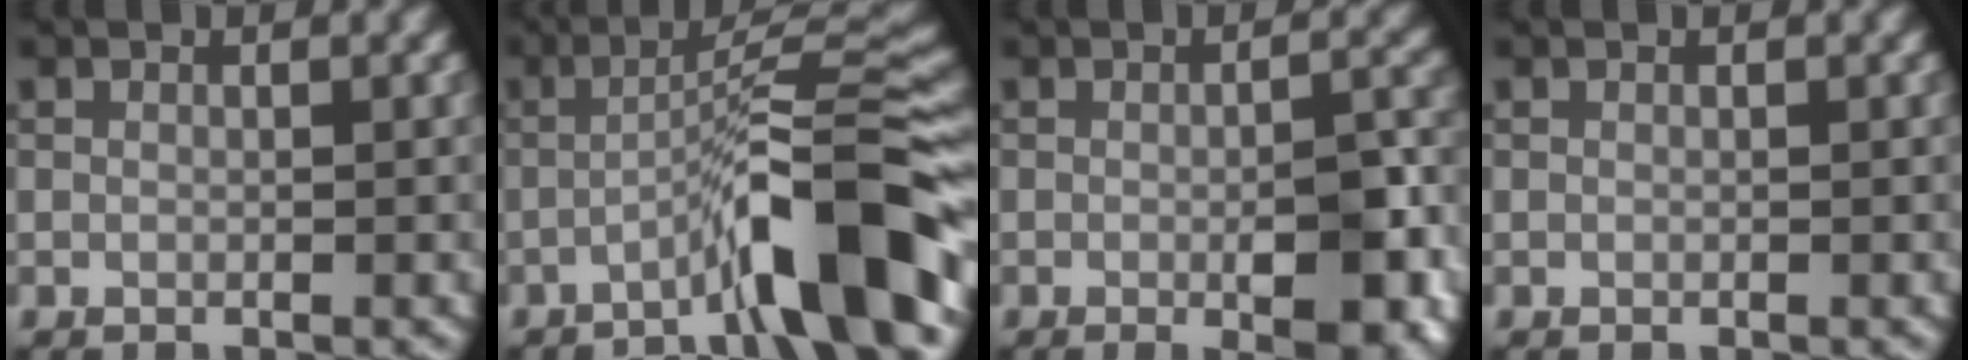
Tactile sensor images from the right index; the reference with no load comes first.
{"total": 8.9, "force": [-4.3, 1.0, 7.8], "torque": [-0.109, 0.025, -0.078]}
{"total": 5.6, "force": [-1.6, 1.6, 5.2], "torque": [-0.076, -0.002, -0.019]}
{"total": 0.0}